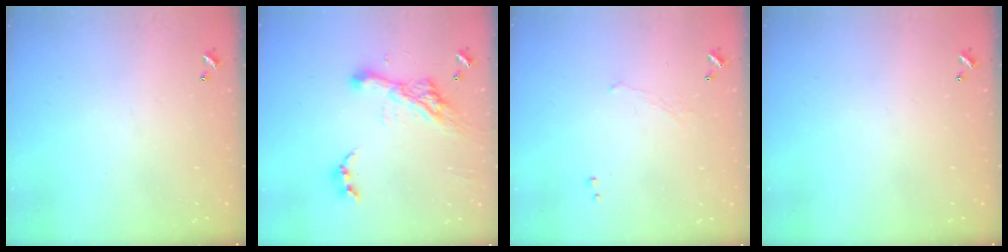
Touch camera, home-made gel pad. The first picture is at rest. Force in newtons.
{"total": 11.0, "press": 10.9, "slide": 1.4}
{"total": 1.1, "press": 1.0, "slide": 0.6}
{"total": 0.0}